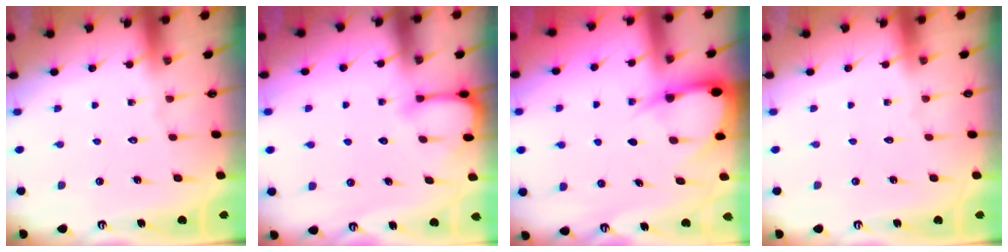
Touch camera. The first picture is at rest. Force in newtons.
{"total": 5.5, "press": 5.5, "slide": 0.4}
{"total": 4.5, "press": 4.5, "slide": 0.5}
{"total": 0.0}